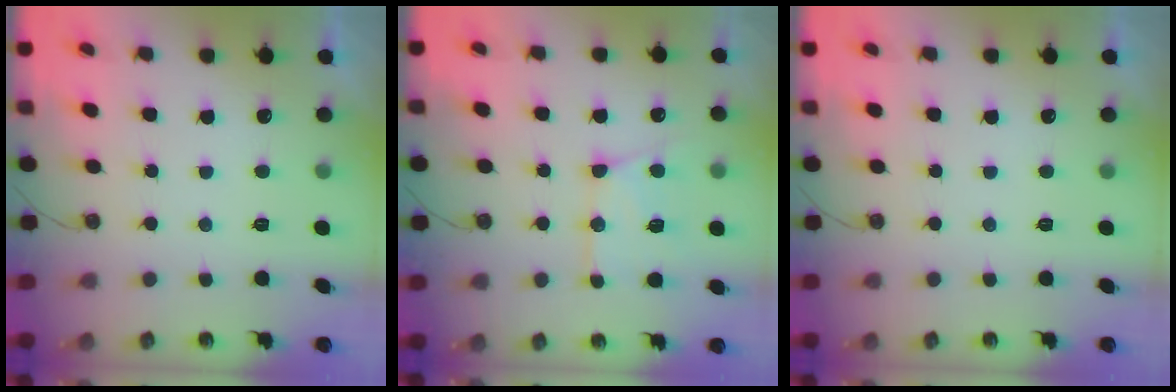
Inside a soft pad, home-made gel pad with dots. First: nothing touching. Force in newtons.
{"total": 13.5, "press": 13.4, "slide": 1.6}
{"total": 0.0}